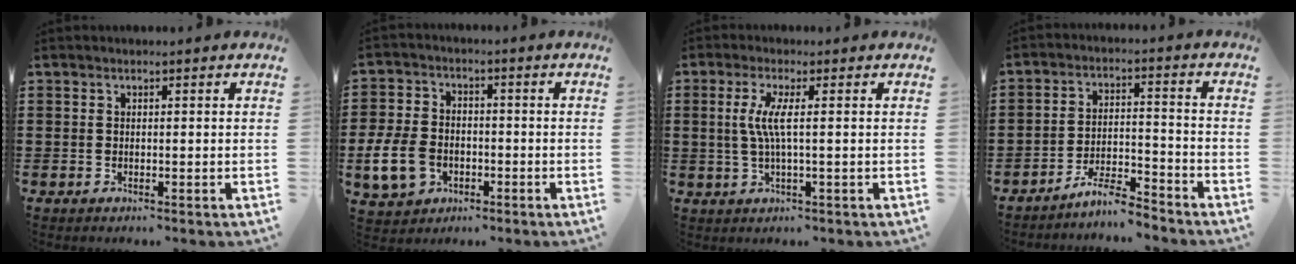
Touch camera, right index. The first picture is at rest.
{"total": 7.5, "force": [-2.1, 5.6, 4.5], "torque": [-0.131, 0.003, -0.046]}
{"total": 4.6, "force": [0.3, 0.1, 4.6], "torque": [-0.101, -0.011, -0.003]}
{"total": 5.7, "force": [-5.3, 0.5, 2.0], "torque": [-0.040, 0.004, -0.103]}